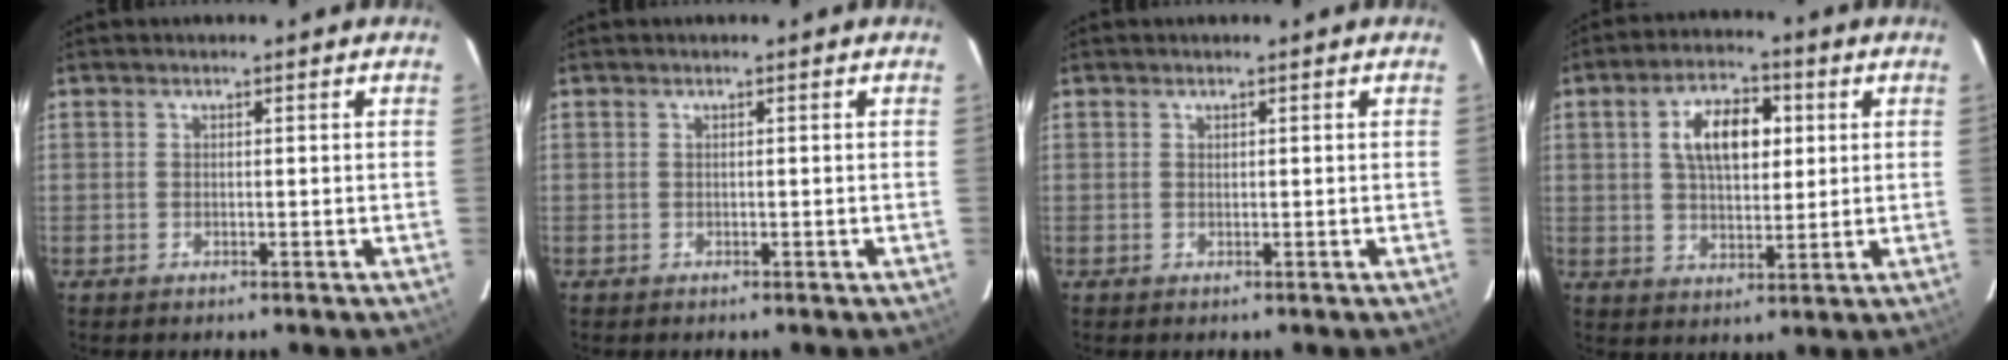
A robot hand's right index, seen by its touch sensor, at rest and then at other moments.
{"total": 0.0}
{"total": 0.0}
{"total": 10.1, "force": [2.5, 5.4, 8.1], "torque": [-0.140, 0.023, 0.045]}